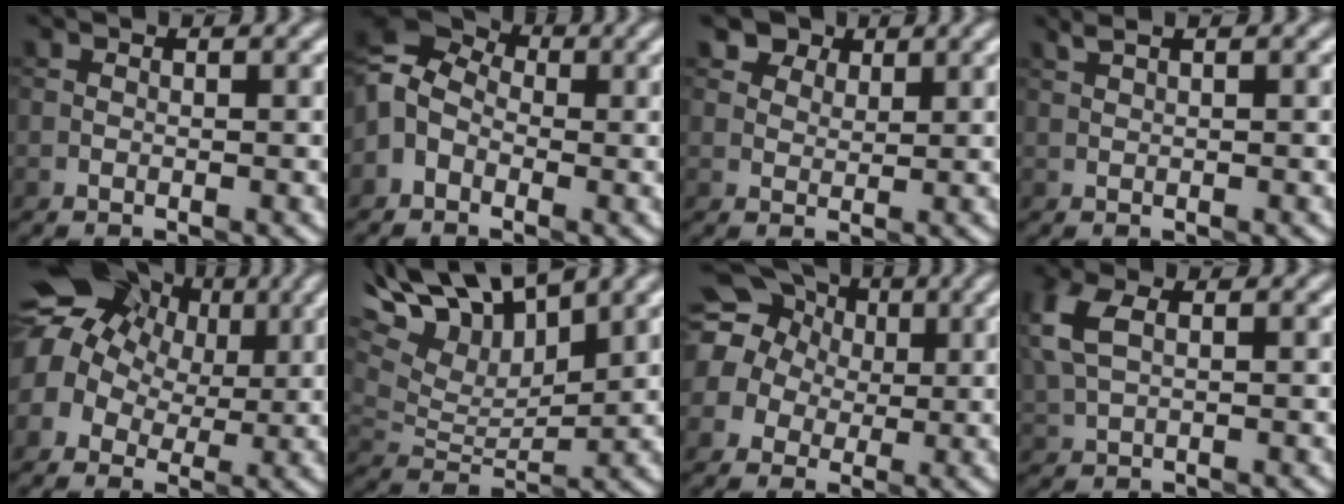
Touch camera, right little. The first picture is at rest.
{"total": 5.0, "force": [-0.5, 4.0, 3.0], "torque": [-0.047, 0.022, -0.019]}
{"total": 3.8, "force": [2.9, 2.1, 1.1], "torque": [-0.023, -0.008, 0.052]}
{"total": 0.8, "force": [0.7, 0.0, 0.4], "torque": [-0.005, 0.008, 0.012]}
{"total": 12.7, "force": [4.6, 9.9, 6.6], "torque": [-0.137, 0.052, 0.058]}
{"total": 9.2, "force": [6.8, 3.1, 5.3], "torque": [-0.107, 0.021, 0.112]}
{"total": 15.5, "force": [4.2, 13.7, 5.8], "torque": [-0.139, 0.044, 0.030]}
{"total": 3.6, "force": [1.1, 2.2, 2.6], "torque": [-0.076, 0.010, 0.025]}